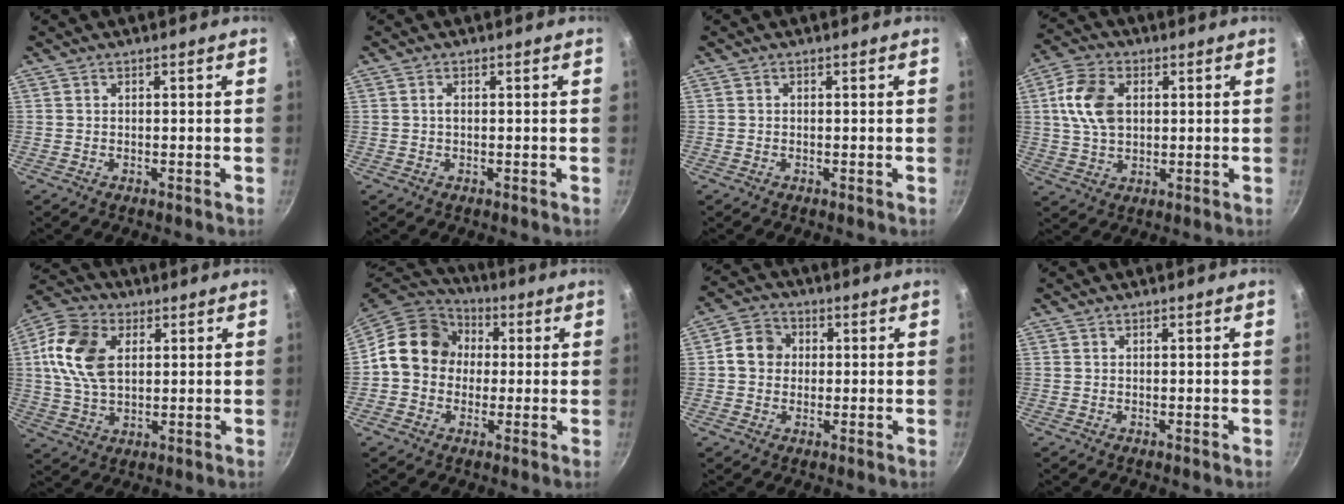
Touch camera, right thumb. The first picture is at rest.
{"total": 0.7, "force": [0.0, 0.3, 0.7], "torque": [-0.014, 0.002, 0.000]}
{"total": 0.0}
{"total": 10.2, "force": [1.9, 6.8, 7.4], "torque": [-0.131, 0.009, 0.031]}
{"total": 13.6, "force": [2.9, 9.0, 9.8], "torque": [-0.170, 0.003, 0.045]}
{"total": 13.9, "force": [1.2, 12.0, 7.0], "torque": [-0.082, 0.031, -0.001]}
{"total": 6.5, "force": [0.5, 5.8, 3.0], "torque": [-0.025, 0.012, -0.007]}
{"total": 0.0}